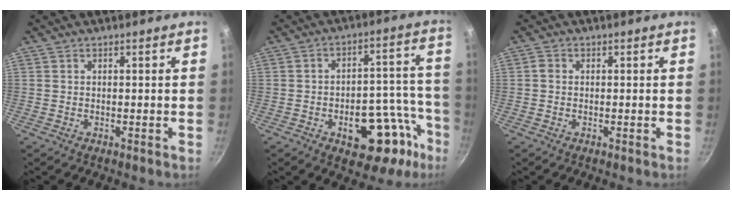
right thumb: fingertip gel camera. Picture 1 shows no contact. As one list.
[{"total": 19.2, "force": [-8.5, 11.0, 13.2], "torque": [-0.094, 0.059, -0.104]}, {"total": 1.0, "force": [-0.1, 0.9, 0.5], "torque": [-0.011, 0.006, -0.003]}]